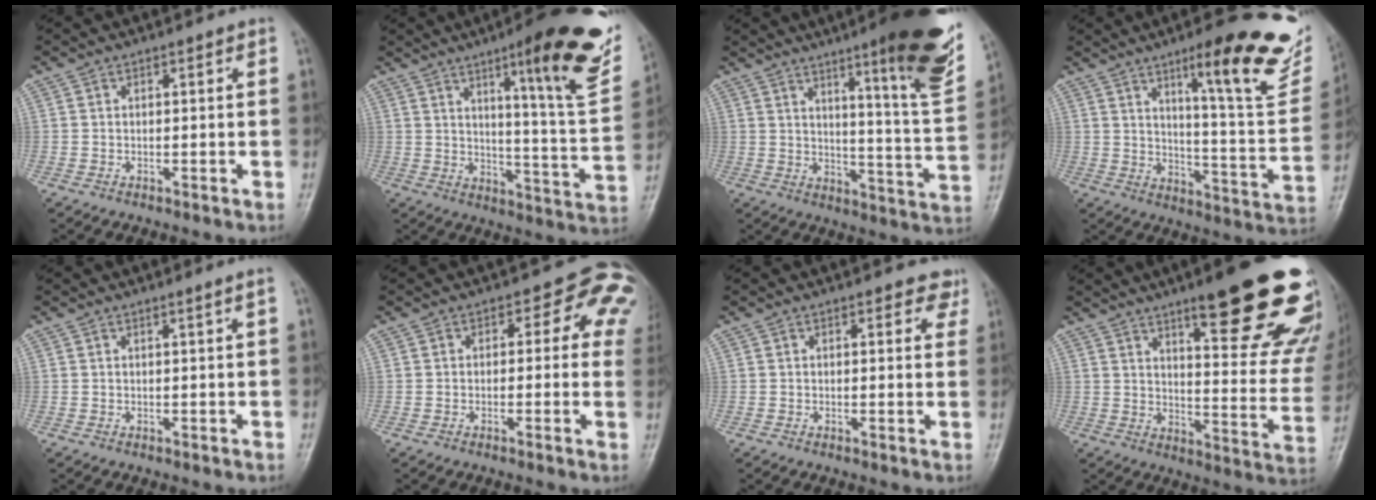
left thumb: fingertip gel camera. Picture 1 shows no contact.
{"total": 22.3, "force": [12.3, 3.4, 18.2], "torque": [-0.209, -0.059, 0.173]}
{"total": 20.2, "force": [11.7, 2.3, 16.2], "torque": [-0.190, -0.065, 0.163]}
{"total": 22.0, "force": [13.2, 4.0, 17.1], "torque": [-0.187, -0.064, 0.189]}
{"total": 0.9, "force": [0.5, -0.4, 0.6], "torque": [-0.021, -0.008, 0.013]}
{"total": 7.7, "force": [2.1, 5.2, 5.3], "torque": [-0.002, 0.006, 0.006]}
{"total": 3.3, "force": [2.4, 1.8, 1.4], "torque": [0.013, -0.011, 0.017]}
{"total": 26.3, "force": [15.9, 6.0, 20.2], "torque": [-0.204, -0.071, 0.218]}